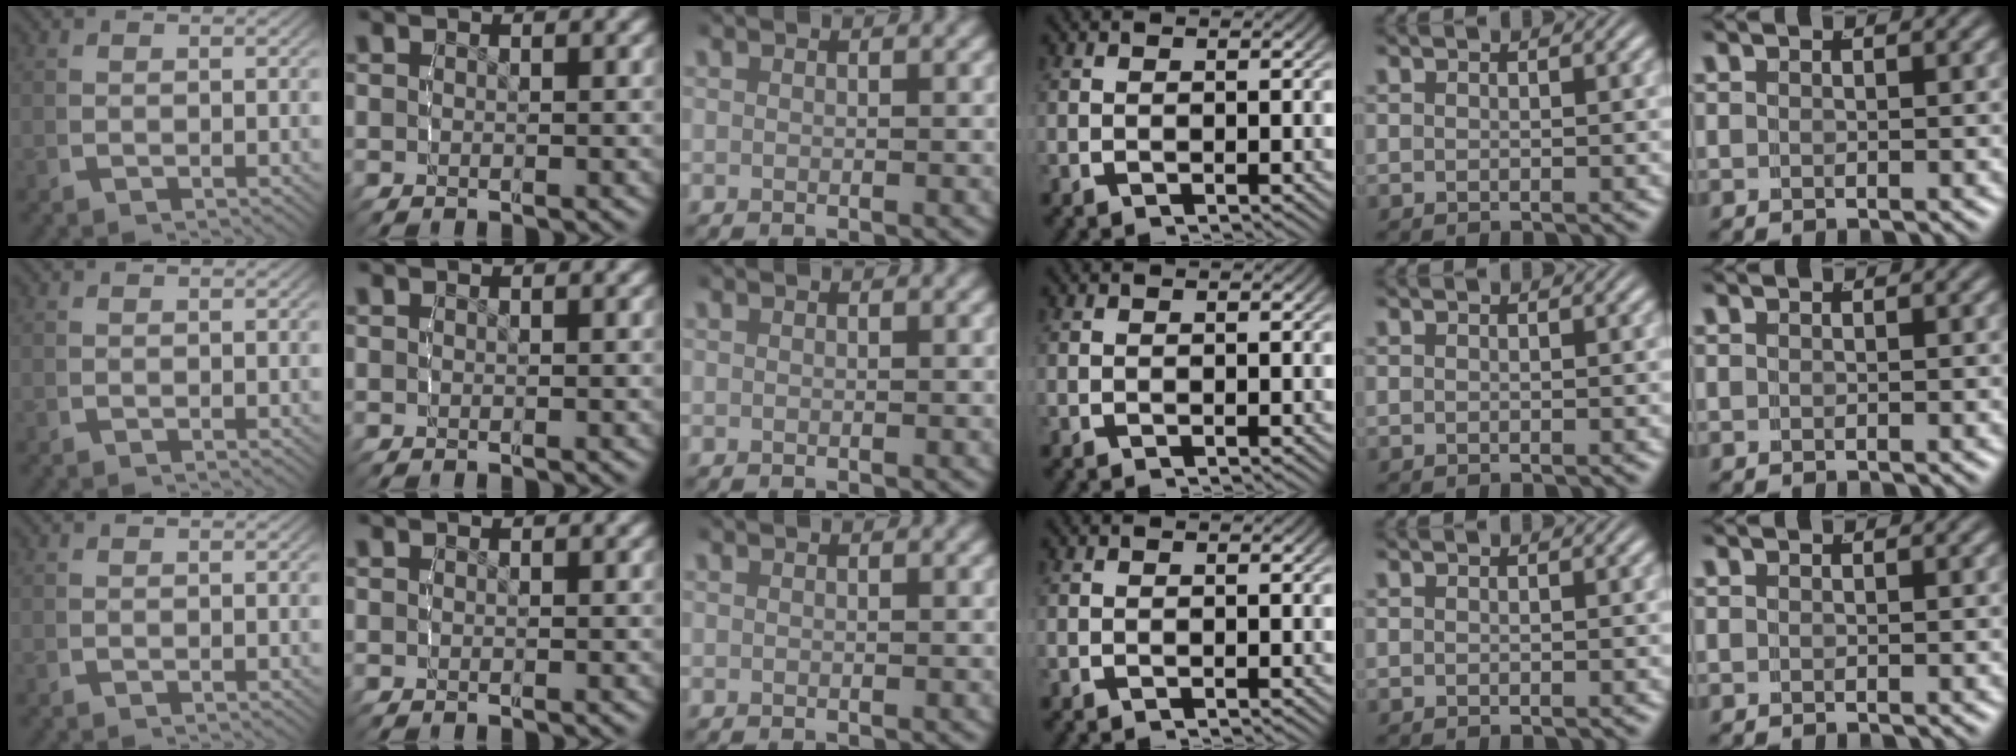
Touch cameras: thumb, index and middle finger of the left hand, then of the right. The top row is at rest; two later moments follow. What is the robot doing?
{"motion": "reach", "object": "router"}